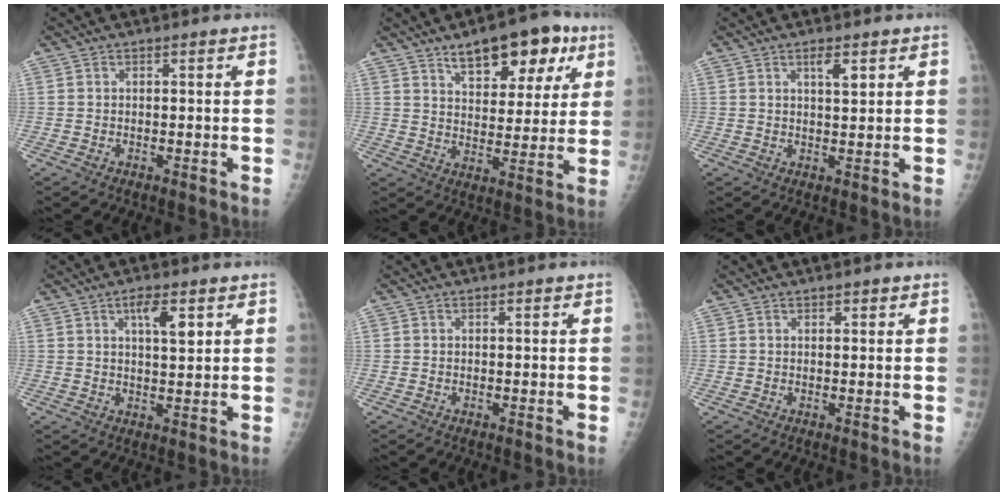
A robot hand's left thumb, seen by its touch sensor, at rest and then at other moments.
{"total": 14.6, "force": [8.2, 6.9, 9.8], "torque": [-0.092, -0.027, 0.121]}
{"total": 3.1, "force": [1.6, 0.9, 2.4], "torque": [-0.035, -0.009, 0.028]}
{"total": 5.3, "force": [2.4, 1.7, 4.4], "torque": [-0.067, -0.010, 0.041]}
{"total": 0.0}
{"total": 1.1, "force": [0.7, 0.5, 0.6], "torque": [-0.001, -0.002, 0.008]}